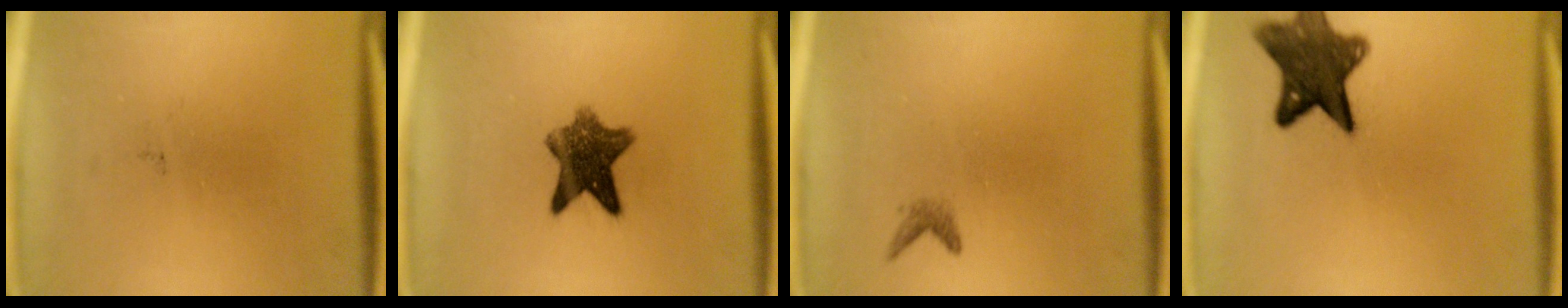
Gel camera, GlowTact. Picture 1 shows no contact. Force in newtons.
{"total": 8.7}
{"total": 0.9}
{"total": 10.8}